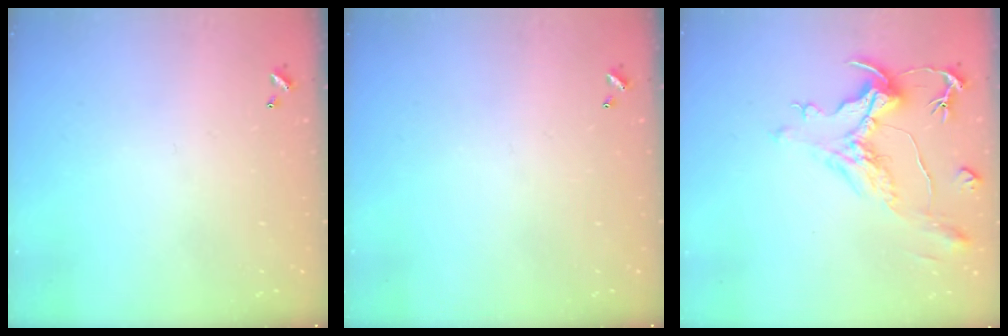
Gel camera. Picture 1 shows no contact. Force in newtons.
{"total": 0.0}
{"total": 1.6, "press": 0.1, "slide": 1.6}